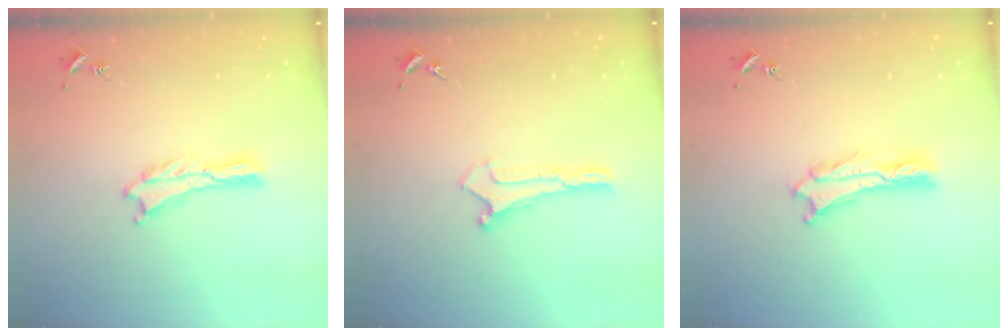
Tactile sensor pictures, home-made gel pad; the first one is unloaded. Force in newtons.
{"total": 0.0}
{"total": 1.2, "press": 1.2, "slide": 0.2}